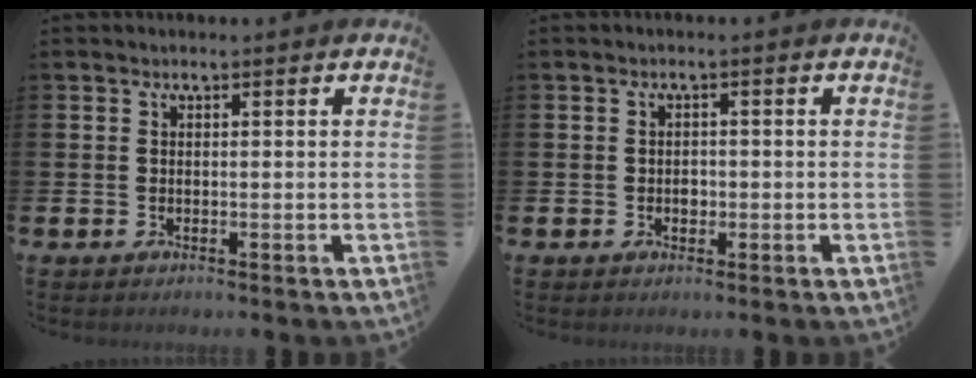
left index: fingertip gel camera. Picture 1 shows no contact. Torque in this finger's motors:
{"motor_torque": [0.19, -0.07, 0.00, 0.00]}